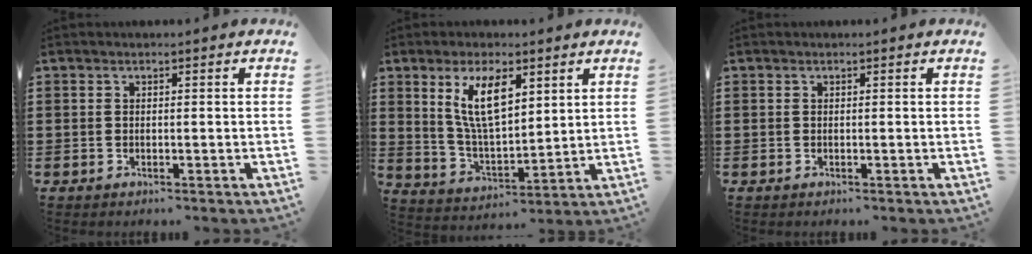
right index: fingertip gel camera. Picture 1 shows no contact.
{"total": 9.2, "force": [4.0, 3.6, 7.4], "torque": [-0.156, 0.007, 0.073]}
{"total": 0.0}